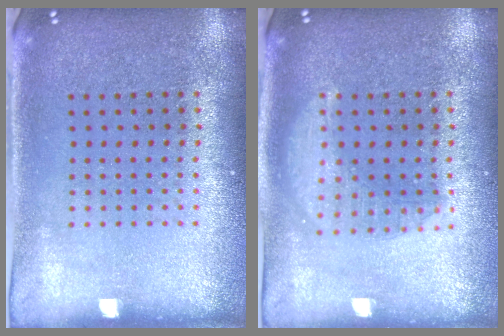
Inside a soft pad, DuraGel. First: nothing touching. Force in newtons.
{"total": 1.4, "press": 1.4, "slide": 0.1}